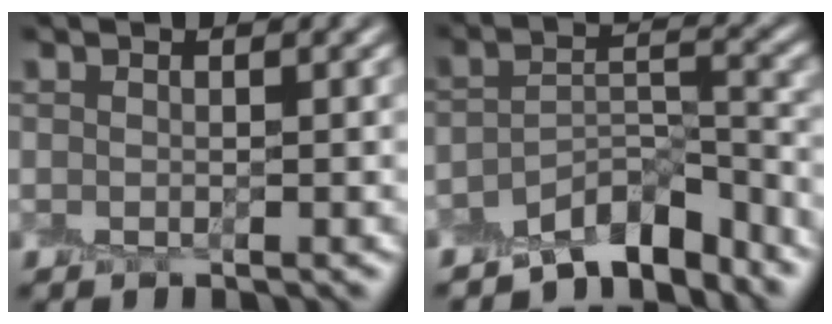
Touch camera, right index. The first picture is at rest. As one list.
[{"total": 5.3, "force": [-4.5, 1.6, 2.3], "torque": [-0.024, 0.004, -0.083]}]